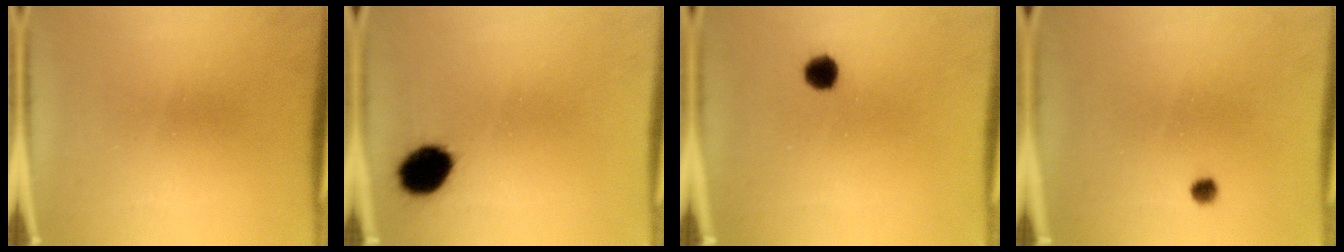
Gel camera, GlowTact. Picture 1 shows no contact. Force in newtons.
{"total": 8.3}
{"total": 2.8}
{"total": 1.3}